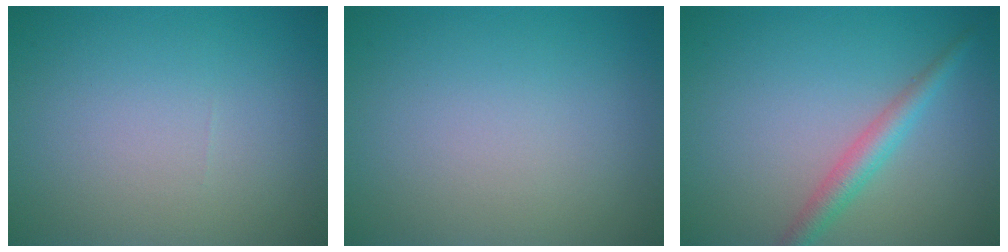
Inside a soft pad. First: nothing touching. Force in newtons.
{"total": 0.0}
{"total": 2.6, "press": 2.6, "slide": 0.0}